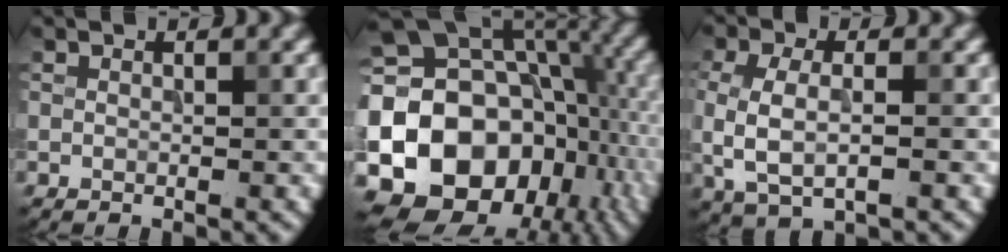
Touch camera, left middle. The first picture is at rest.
{"total": 19.1, "force": [-4.1, 14.7, 11.5], "torque": [-0.207, -0.009, -0.062]}
{"total": 4.2, "force": [-0.4, 2.1, 3.6], "torque": [-0.085, -0.007, -0.008]}